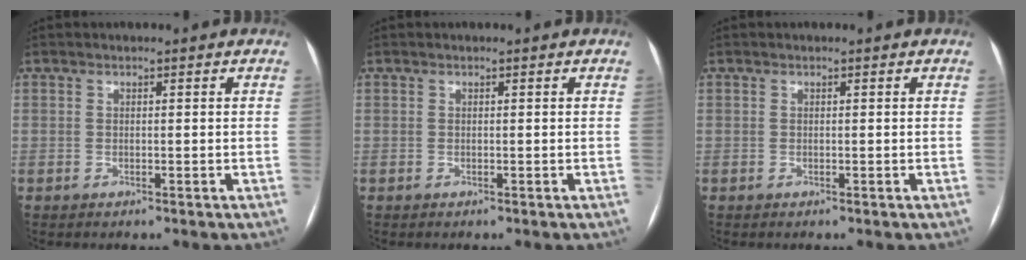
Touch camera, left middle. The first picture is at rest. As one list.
[{"total": 0.0}, {"total": 0.0}]